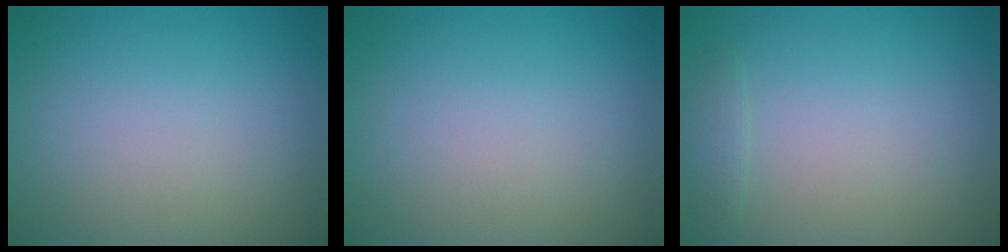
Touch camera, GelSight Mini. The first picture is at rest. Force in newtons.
{"total": 0.0}
{"total": 1.0, "press": 1.0, "slide": 0.1}